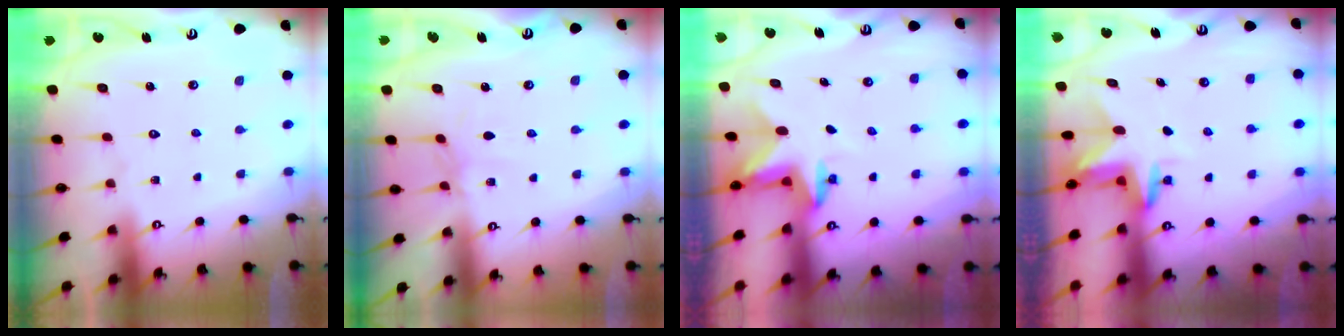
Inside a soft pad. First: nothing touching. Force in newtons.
{"total": 2.7, "press": 2.6, "slide": 0.5}
{"total": 2.5, "press": 2.5, "slide": 0.4}
{"total": 3.2, "press": 3.2, "slide": 0.3}